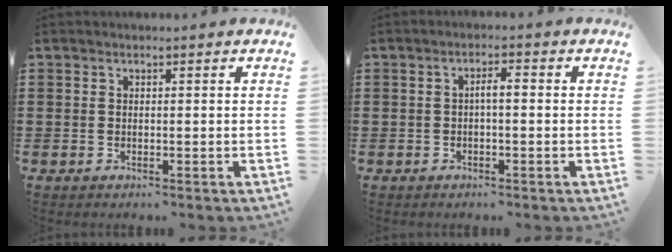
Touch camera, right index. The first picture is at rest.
{"total": 1.9, "force": [-0.3, 0.4, 1.8], "torque": [-0.034, 0.003, -0.007]}